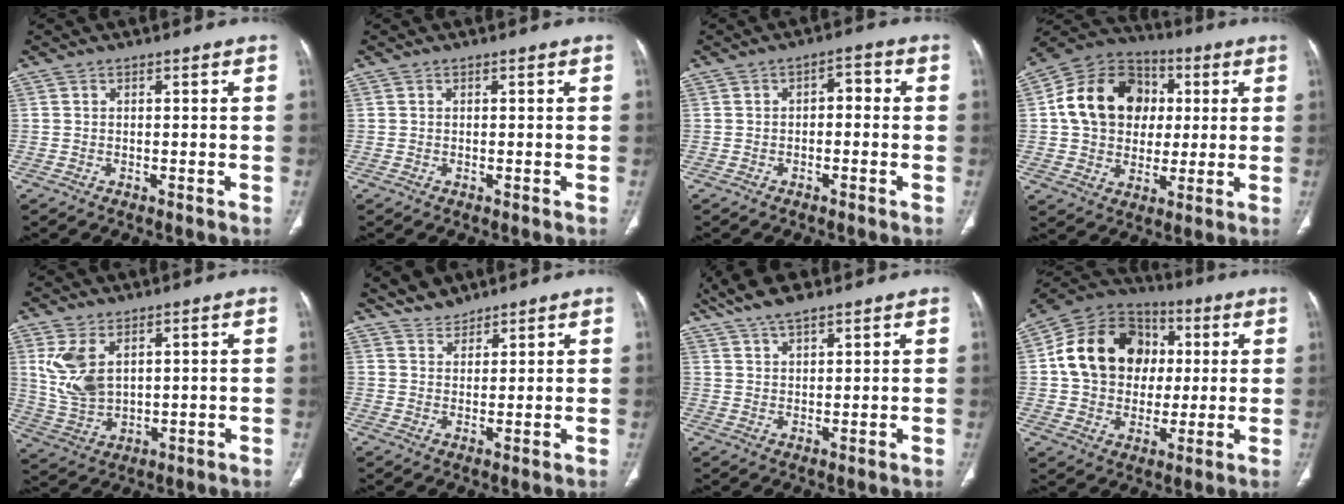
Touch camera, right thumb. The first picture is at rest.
{"total": 0.0}
{"total": 3.3, "force": [-0.2, 1.9, 2.6], "torque": [-0.026, 0.018, -0.012]}
{"total": 18.2, "force": [2.8, 14.9, 10.1], "torque": [-0.149, 0.019, 0.044]}
{"total": 9.1, "force": [3.3, 5.3, 6.7], "torque": [-0.135, -0.013, 0.082]}
{"total": 4.1, "force": [3.8, 1.6, 0.5], "torque": [0.006, -0.018, 0.066]}
{"total": 8.3, "force": [6.5, 2.4, 4.7], "torque": [-0.086, -0.007, 0.122]}
{"total": 18.9, "force": [2.8, 15.3, 10.6], "torque": [-0.160, 0.020, 0.046]}